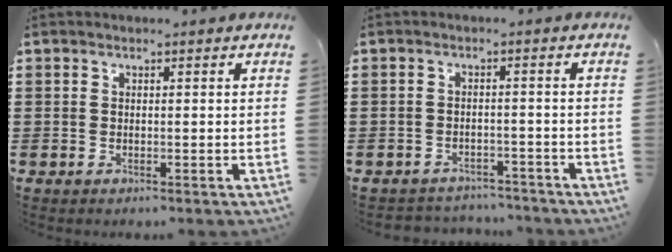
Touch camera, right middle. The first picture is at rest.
{"total": 2.4, "force": [-2.4, 0.5, -0.2], "torque": [-0.005, 0.000, -0.053]}